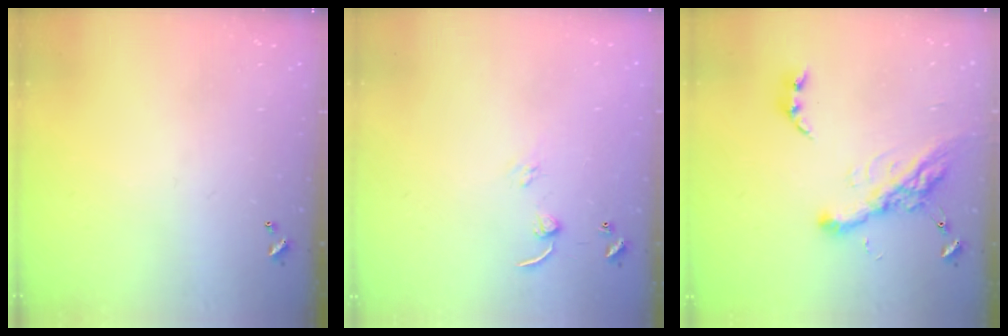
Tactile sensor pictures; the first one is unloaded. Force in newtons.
{"total": 5.4, "press": 5.4, "slide": 0.5}
{"total": 15.2, "press": 15.1, "slide": 1.6}